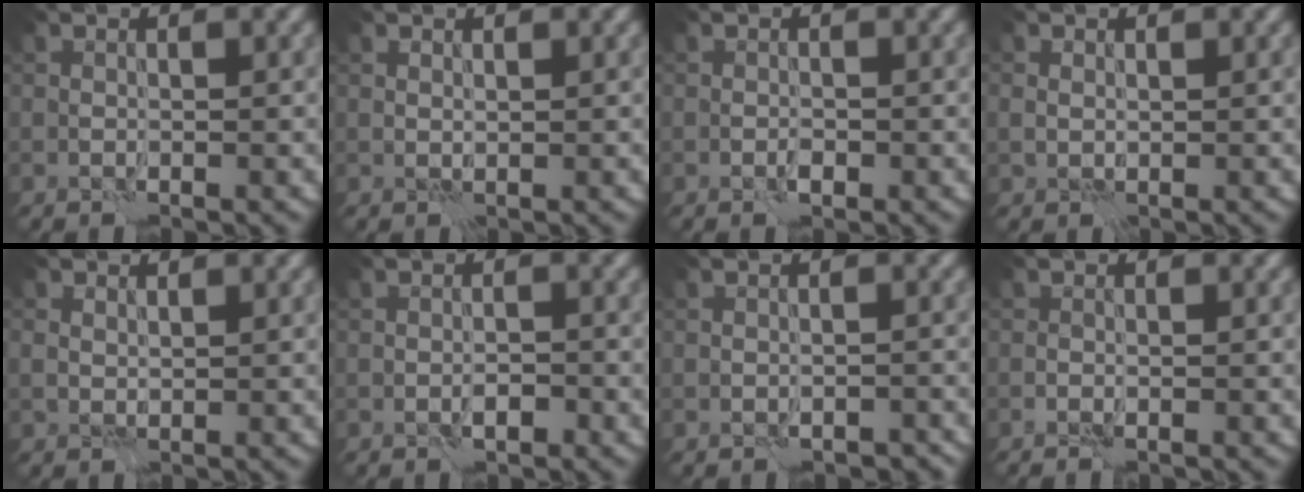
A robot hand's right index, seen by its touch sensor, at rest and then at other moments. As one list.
[{"total": 0.5, "force": [0.5, 0.1, -0.1], "torque": [-0.001, -0.001, 0.011]}, {"total": 0.6, "force": [-0.3, 0.4, 0.4], "torque": [-0.007, 0.000, -0.006]}, {"total": 0.8, "force": [0.4, 0.7, 0.1], "torque": [-0.001, -0.004, 0.008]}, {"total": 1.0, "force": [0.7, 0.6, 0.2], "torque": [-0.006, -0.001, 0.016]}, {"total": 1.1, "force": [-0.6, 0.5, 0.7], "torque": [-0.008, 0.002, -0.011]}, {"total": 2.0, "force": [-1.6, 1.0, 0.7], "torque": [-0.015, 0.007, -0.017]}, {"total": 0.7, "force": [-0.4, 0.1, 0.5], "torque": [-0.017, -0.001, -0.009]}]